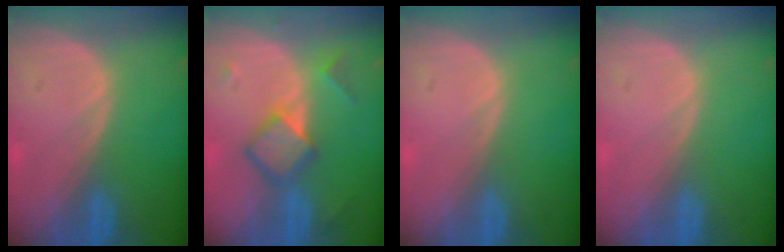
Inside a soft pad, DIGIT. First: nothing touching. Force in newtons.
{"total": 5.8, "press": 5.8, "slide": 0.1}
{"total": 0.0}
{"total": 0.0}